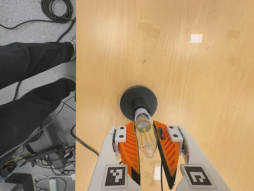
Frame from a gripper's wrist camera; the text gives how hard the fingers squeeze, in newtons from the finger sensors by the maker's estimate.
{"total": 20.4, "left": 22.8, "right": 18.0}